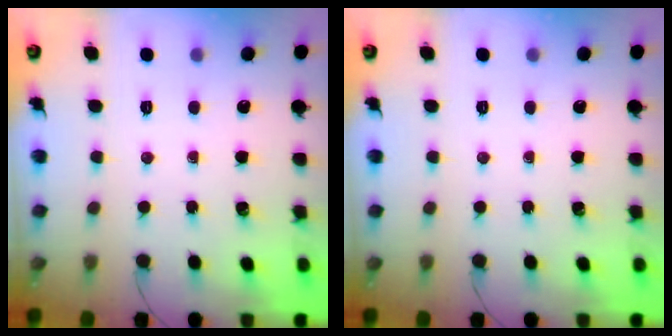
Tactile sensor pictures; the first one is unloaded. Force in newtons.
{"total": 0.0}